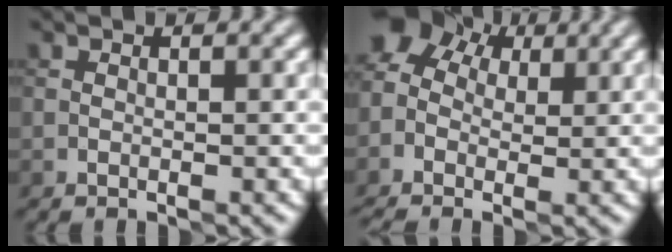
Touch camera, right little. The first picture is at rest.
{"total": 7.7, "force": [1.1, 5.6, 5.1], "torque": [-0.109, 0.032, 0.008]}